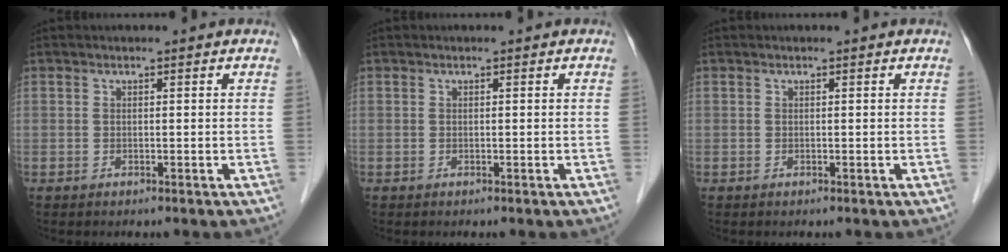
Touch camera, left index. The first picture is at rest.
{"total": 0.0}
{"total": 0.0}